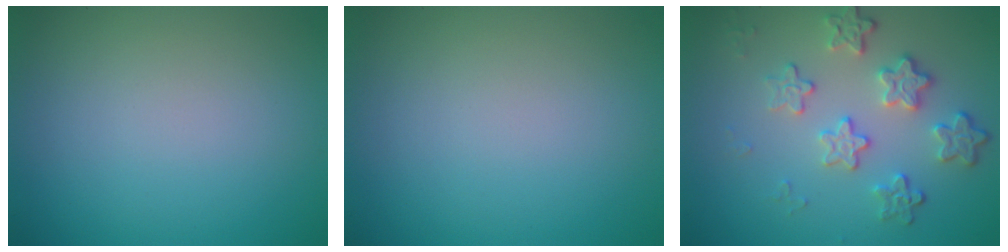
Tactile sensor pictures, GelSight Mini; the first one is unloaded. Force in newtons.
{"total": 0.0}
{"total": 3.9, "press": 3.2, "slide": 2.2}